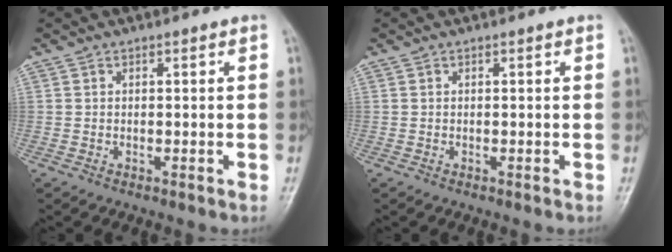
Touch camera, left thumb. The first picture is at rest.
{"total": 0.0}